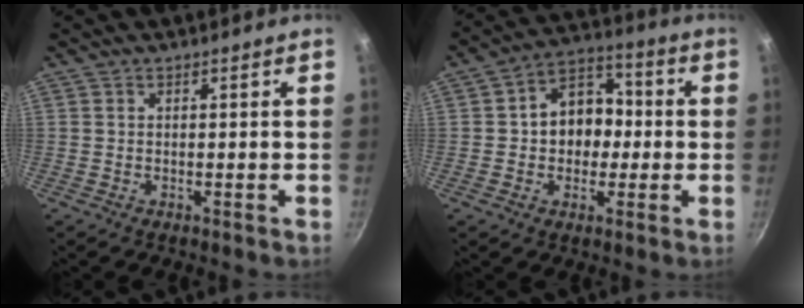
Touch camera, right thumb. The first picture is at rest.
{"total": 11.2, "force": [-0.2, 9.0, 6.7], "torque": [-0.049, 0.029, -0.016]}